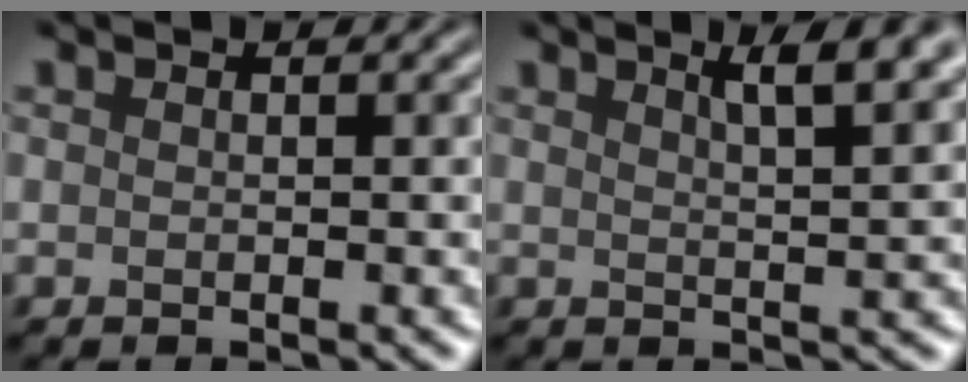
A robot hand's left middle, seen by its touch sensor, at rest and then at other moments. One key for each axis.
{"total": 4.8, "fx": 2.9, "fy": 1.2, "fz": 3.7, "tx": -0.026, "ty": 0.023, "tz": 0.026}